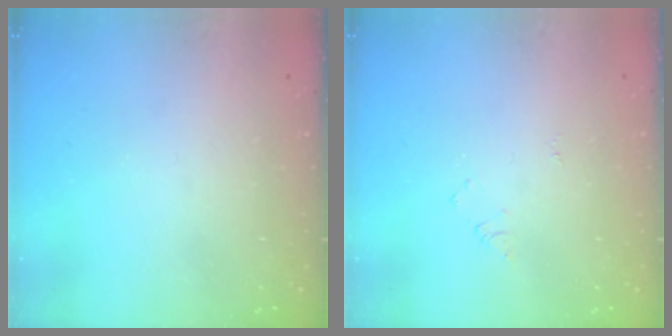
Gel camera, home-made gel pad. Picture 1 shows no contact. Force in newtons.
{"total": 4.7, "press": 4.7, "slide": 0.6}